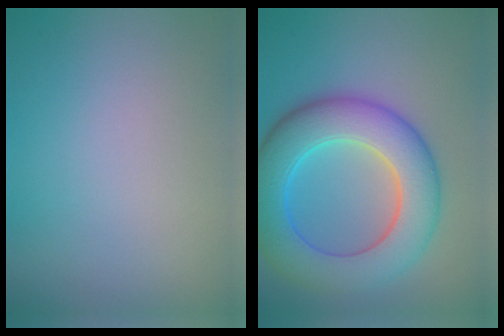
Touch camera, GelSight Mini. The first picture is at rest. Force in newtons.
{"total": 9.9, "press": 9.9, "slide": 0.3}